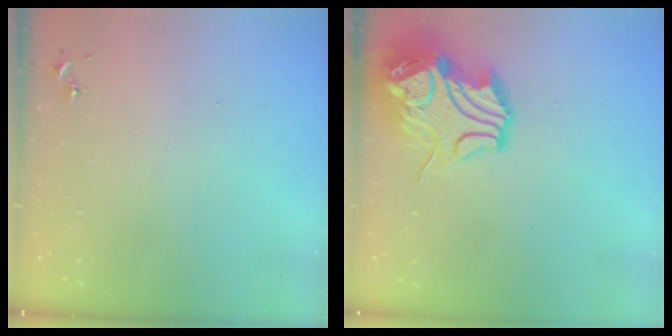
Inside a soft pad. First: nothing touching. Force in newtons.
{"total": 13.9, "press": 13.8, "slide": 2.1}